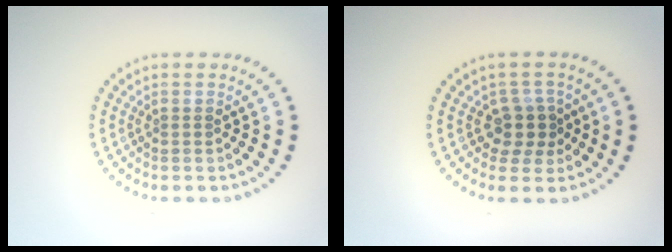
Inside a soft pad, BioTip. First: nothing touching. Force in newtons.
{"total": 2.6, "press": 2.1, "slide": 1.5}